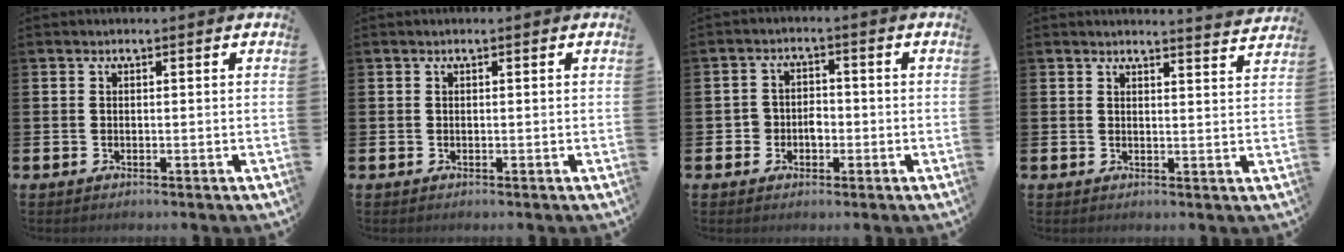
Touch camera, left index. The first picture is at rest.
{"total": 0.0}
{"total": 2.8, "force": [-1.1, 2.5, 0.7], "torque": [-0.018, 0.005, -0.028]}
{"total": 3.0, "force": [3.0, -0.3, -0.1], "torque": [0.016, -0.028, 0.050]}